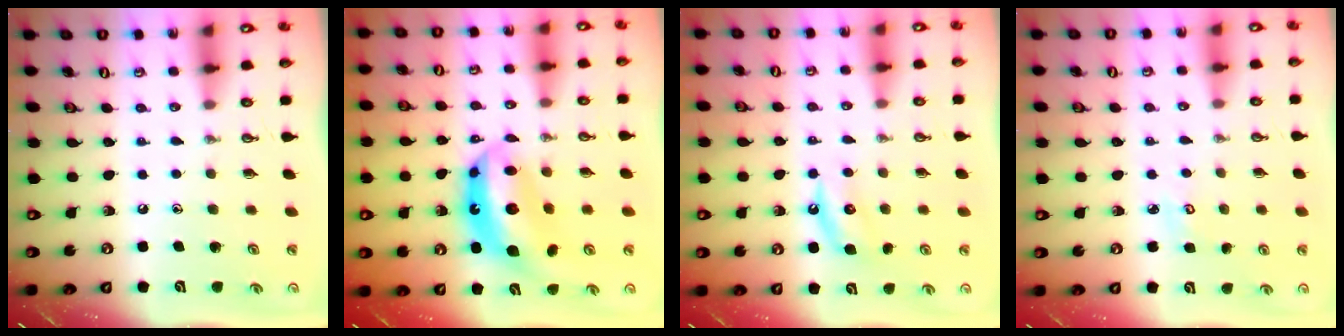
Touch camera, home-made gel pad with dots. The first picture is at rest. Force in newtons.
{"total": 13.6, "press": 13.6, "slide": 1.1}
{"total": 5.1, "press": 5.1, "slide": 0.8}
{"total": 3.4, "press": 3.4, "slide": 0.3}